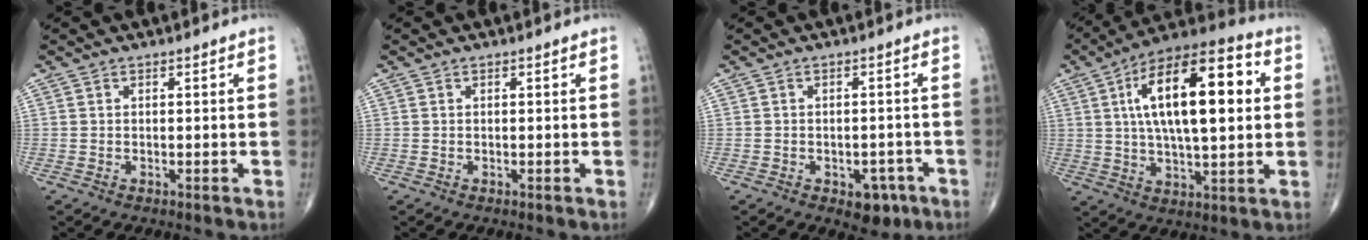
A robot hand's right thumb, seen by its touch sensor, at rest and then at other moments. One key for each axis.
{"total": 0.0}
{"total": 4.9, "fx": -2.5, "fy": 3.1, "fz": 2.9, "tx": -0.015, "ty": 0.015, "tz": -0.027}
{"total": 21.4, "fx": 4.3, "fy": 8.5, "fz": 19.2, "tx": -0.299, "ty": 0.015, "tz": 0.062}